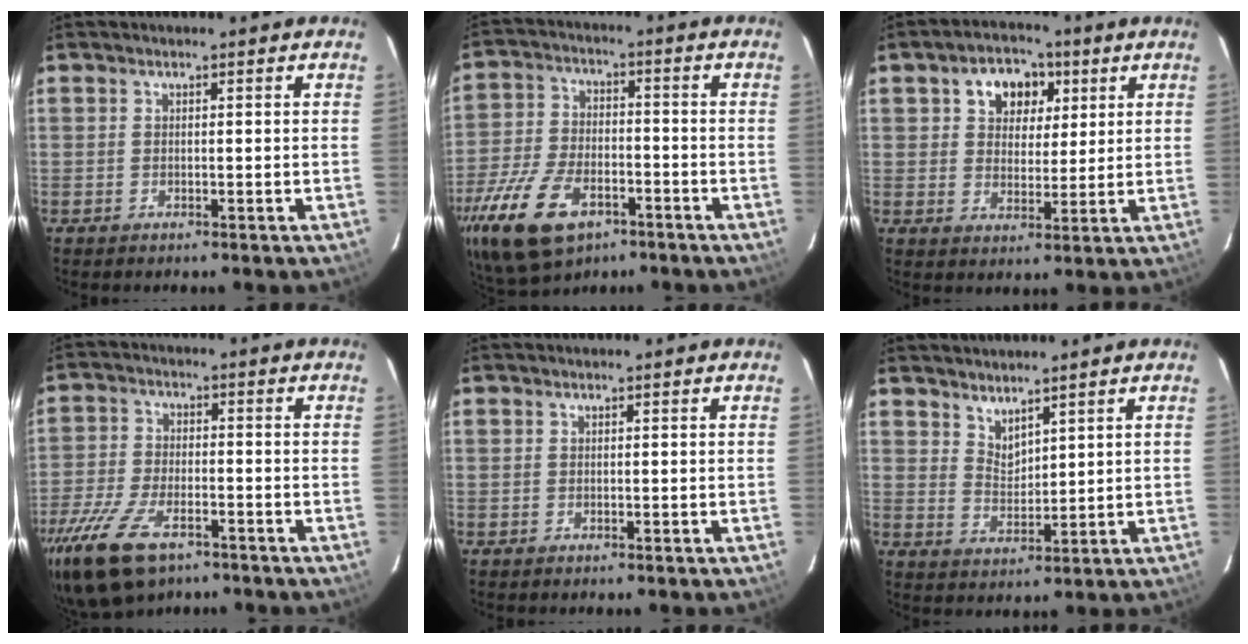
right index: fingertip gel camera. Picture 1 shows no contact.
{"total": 20.7, "force": [-11.4, 11.2, 13.1], "torque": [-0.310, -0.037, -0.198]}
{"total": 8.5, "force": [3.5, 6.4, 4.4], "torque": [-0.078, 0.020, 0.058]}
{"total": 14.6, "force": [-9.4, 6.8, 8.9], "torque": [-0.213, -0.032, -0.178]}
{"total": 0.0}
{"total": 4.1, "force": [3.6, 1.4, 1.4], "torque": [-0.021, -0.006, 0.068]}